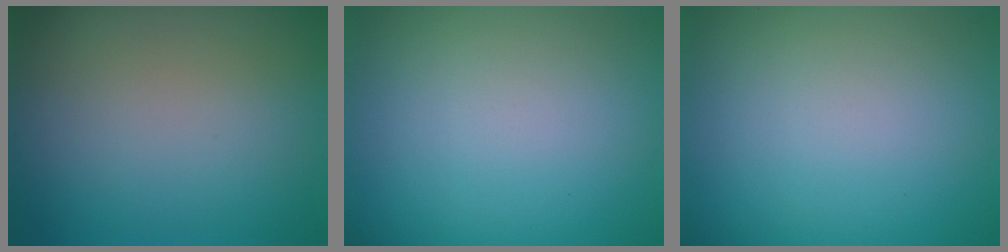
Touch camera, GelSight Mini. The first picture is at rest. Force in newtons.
{"total": 0.0}
{"total": 0.0}